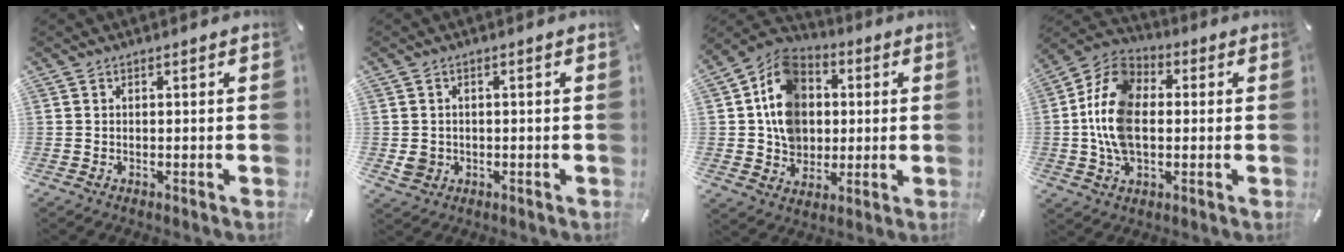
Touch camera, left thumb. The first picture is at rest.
{"total": 3.3, "force": [-0.4, 3.2, 1.0], "torque": [-0.016, 0.000, -0.010]}
{"total": 13.3, "force": [0.6, 11.9, 6.1], "torque": [-0.128, 0.007, 0.015]}
{"total": 14.2, "force": [-0.9, 9.9, 10.1], "torque": [-0.244, 0.010, -0.021]}